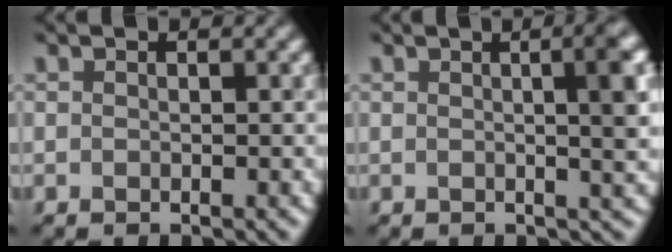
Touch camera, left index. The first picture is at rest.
{"total": 5.4, "force": [0.5, 1.6, 5.1], "torque": [-0.044, 0.010, 0.001]}